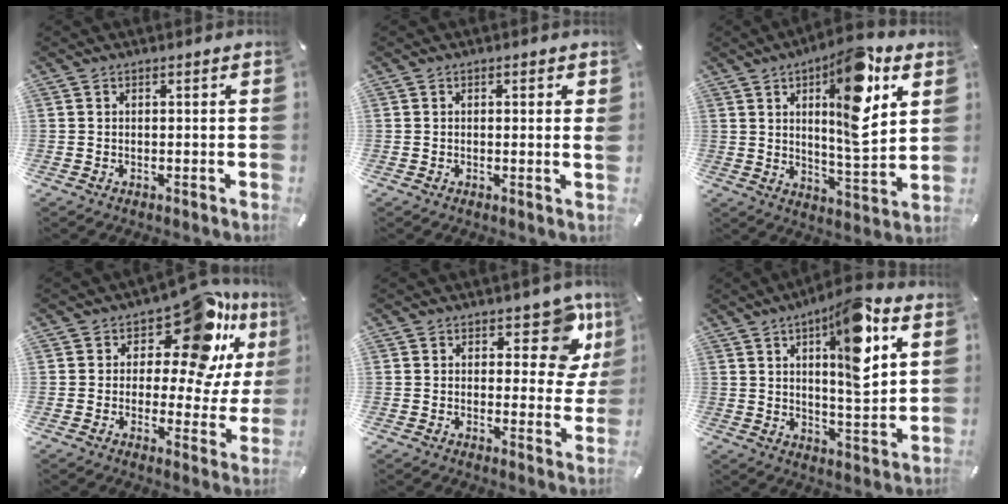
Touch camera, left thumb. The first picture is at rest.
{"total": 1.7, "force": [0.2, 0.3, 1.7], "torque": [-0.024, -0.003, 0.000]}
{"total": 17.4, "force": [7.5, 5.4, 14.8], "torque": [-0.214, -0.039, 0.114]}
{"total": 17.6, "force": [10.1, 8.2, 12.0], "torque": [-0.162, -0.077, 0.165]}
{"total": 10.8, "force": [6.1, 5.6, 6.9], "torque": [-0.059, -0.043, 0.099]}
{"total": 14.7, "force": [6.3, 4.1, 12.6], "torque": [-0.179, -0.032, 0.095]}